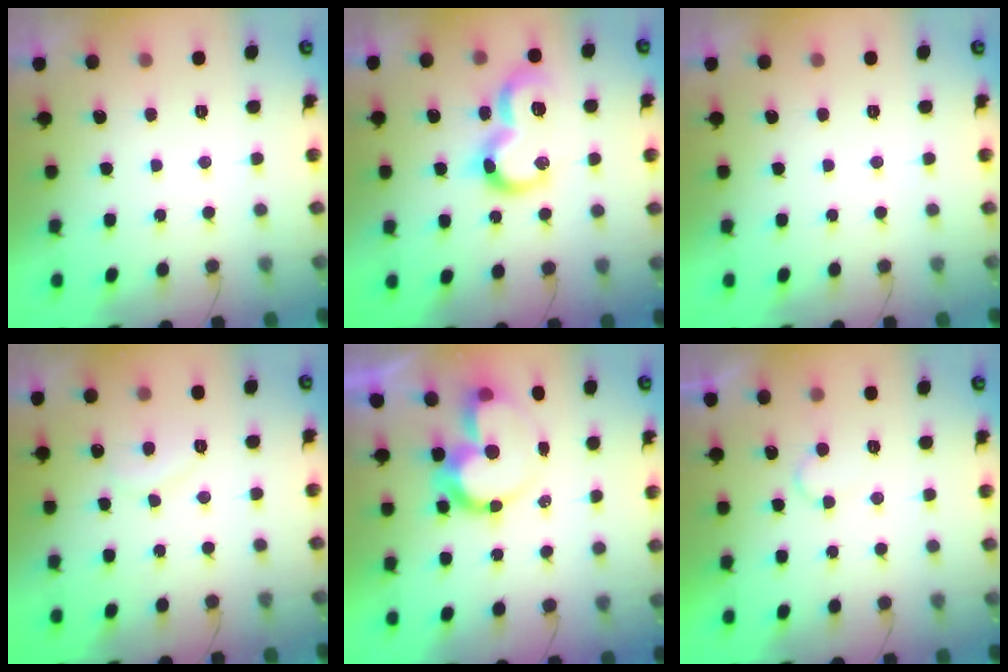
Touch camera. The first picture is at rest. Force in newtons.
{"total": 15.1, "press": 15.1, "slide": 1.0}
{"total": 0.0}
{"total": 6.8, "press": 6.8, "slide": 0.3}
{"total": 11.8, "press": 11.8, "slide": 1.3}
{"total": 5.2, "press": 5.2, "slide": 0.5}